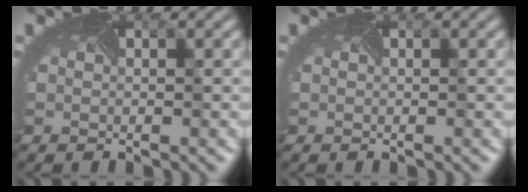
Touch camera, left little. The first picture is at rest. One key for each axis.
{"total": 0.0}